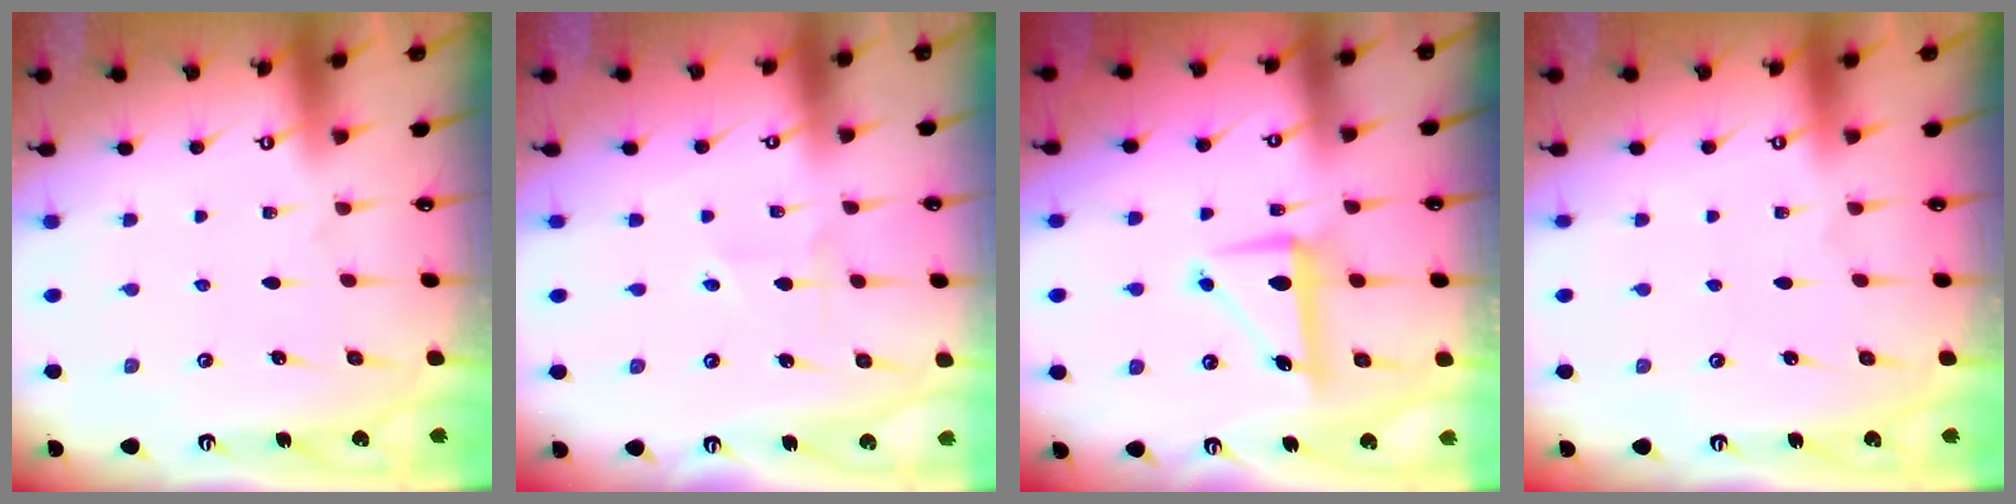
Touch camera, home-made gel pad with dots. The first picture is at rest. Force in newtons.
{"total": 1.9, "press": 1.7, "slide": 1.0}
{"total": 7.9, "press": 7.9, "slide": 0.9}
{"total": 0.0}